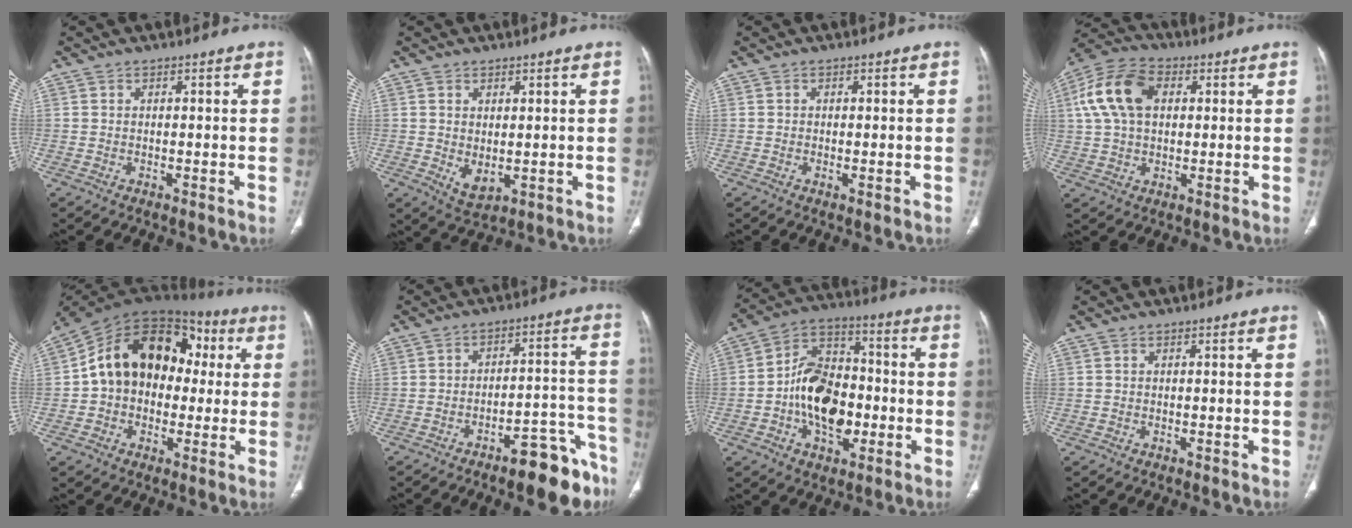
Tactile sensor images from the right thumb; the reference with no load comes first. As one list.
[{"total": 3.9, "force": [0.0, 2.3, 3.1], "torque": [-0.050, -0.010, 0.015]}, {"total": 0.7, "force": [-0.2, 0.3, 0.6], "torque": [-0.013, -0.003, -0.003]}, {"total": 12.8, "force": [2.9, 8.3, 9.2], "torque": [-0.181, 0.023, 0.048]}, {"total": 19.9, "force": [2.2, 14.6, 13.3], "torque": [-0.185, 0.051, 0.029]}, {"total": 12.9, "force": [-8.9, 4.1, 8.4], "torque": [-0.076, 0.082, -0.123]}, {"total": 15.6, "force": [-3.0, 10.2, 11.5], "torque": [-0.162, 0.034, -0.052]}, {"total": 0.0}]